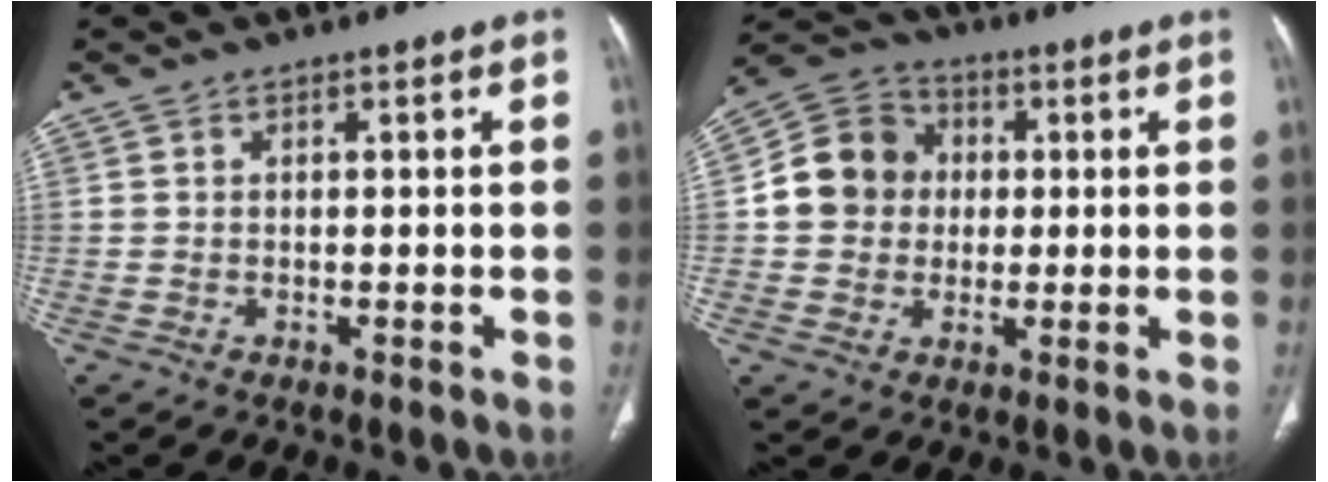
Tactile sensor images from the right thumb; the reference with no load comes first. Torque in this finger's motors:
{"motor_torque": [0.83, 1.67, 0.34, -0.46, 0.07]}